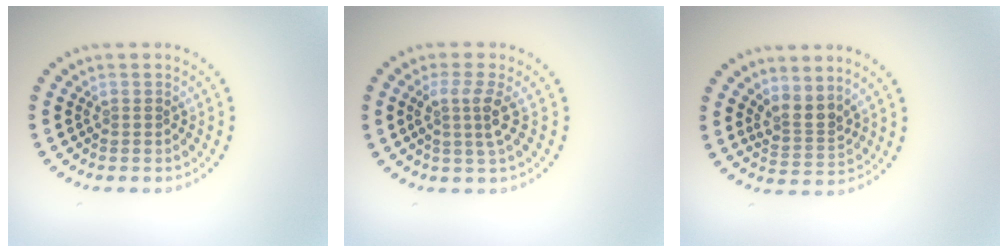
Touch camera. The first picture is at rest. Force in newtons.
{"total": 2.5, "press": 1.9, "slide": 1.6}
{"total": 2.6, "press": 1.8, "slide": 1.9}